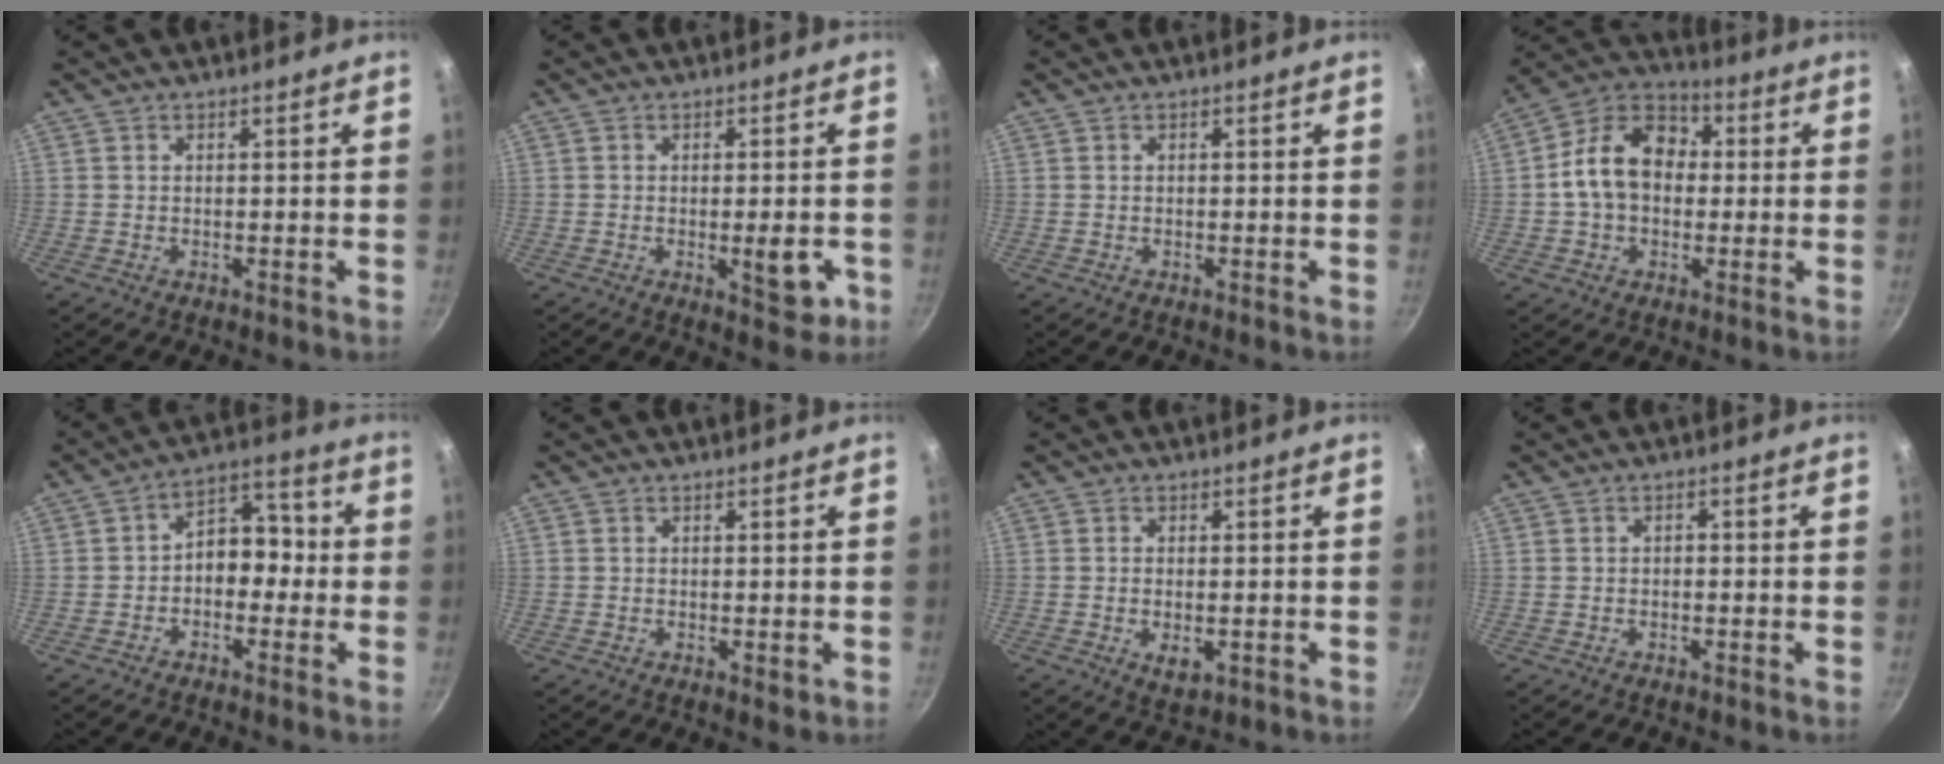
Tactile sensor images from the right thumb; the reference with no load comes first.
{"total": 5.9, "force": [-1.6, 2.3, 5.2], "torque": [-0.050, 0.005, -0.016]}
{"total": 0.0}
{"total": 14.0, "force": [0.4, 10.5, 9.2], "torque": [-0.123, 0.035, -0.012]}
{"total": 8.5, "force": [-1.2, 6.1, 5.9], "torque": [-0.031, 0.039, -0.035]}
{"total": 1.0, "force": [0.2, 0.7, 0.7], "torque": [-0.010, -0.002, 0.003]}
{"total": 3.6, "force": [-0.7, 1.9, 3.0], "torque": [-0.051, -0.011, -0.008]}
{"total": 0.8, "force": [-0.3, 0.5, 0.5], "torque": [-0.008, 0.006, -0.003]}